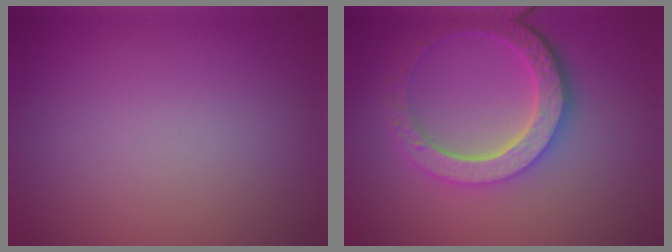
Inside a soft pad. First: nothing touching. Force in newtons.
{"total": 6.0, "press": 4.4, "slide": 4.0}